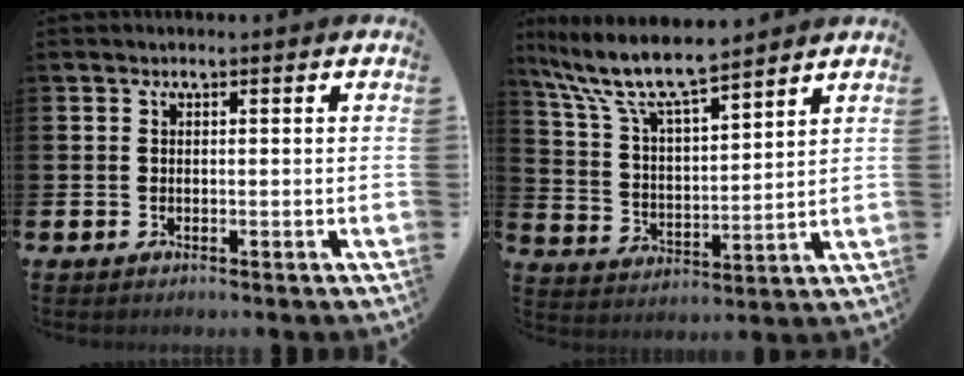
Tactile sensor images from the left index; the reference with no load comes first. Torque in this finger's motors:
{"motor_torque": [0.75, -0.86, 0.86, 0.21]}